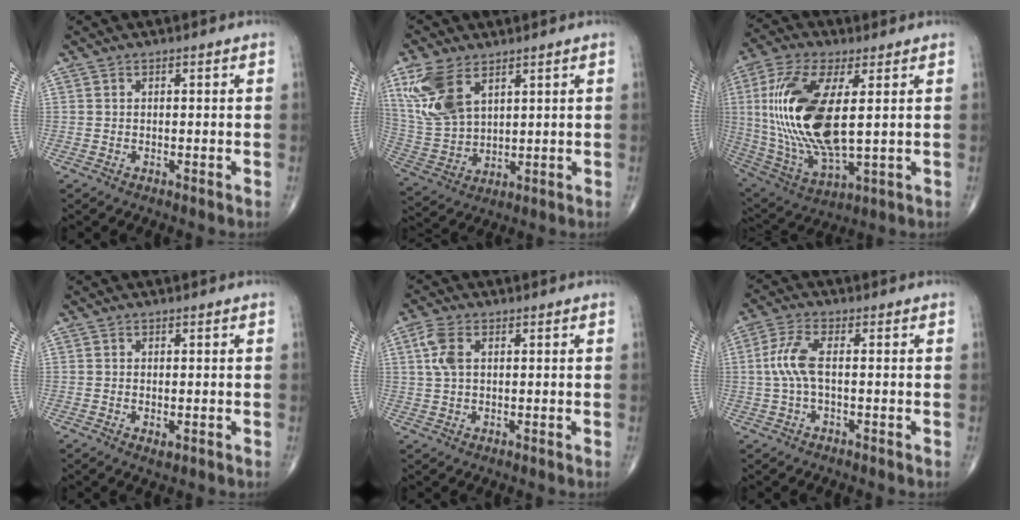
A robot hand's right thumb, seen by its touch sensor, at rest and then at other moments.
{"total": 12.2, "force": [6.1, 6.7, 8.1], "torque": [-0.172, -0.016, 0.138]}
{"total": 22.0, "force": [2.7, 9.0, 19.9], "torque": [-0.429, -0.020, 0.057]}
{"total": 1.4, "force": [-0.3, 0.7, 1.1], "torque": [-0.022, -0.002, -0.002]}
{"total": 4.8, "force": [1.3, 2.6, 3.9], "torque": [-0.097, 0.010, 0.025]}
{"total": 6.0, "force": [0.0, 2.1, 5.6], "torque": [-0.142, 0.014, -0.005]}